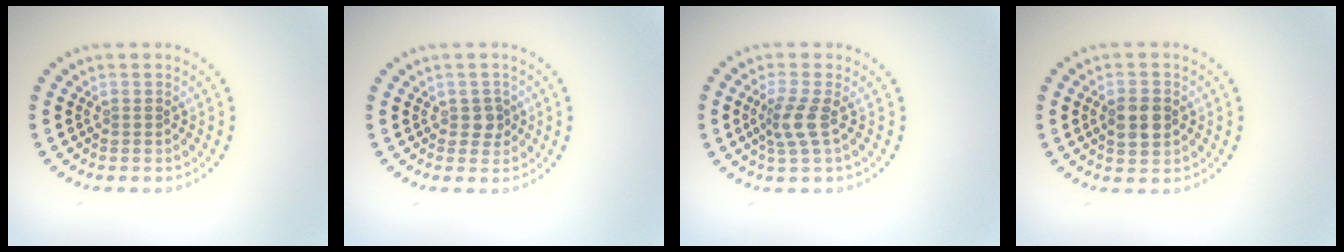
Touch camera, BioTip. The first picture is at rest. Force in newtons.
{"total": 1.3, "press": 1.3, "slide": 0.5}
{"total": 2.5, "press": 1.9, "slide": 1.6}
{"total": 3.1, "press": 3.1, "slide": 0.2}